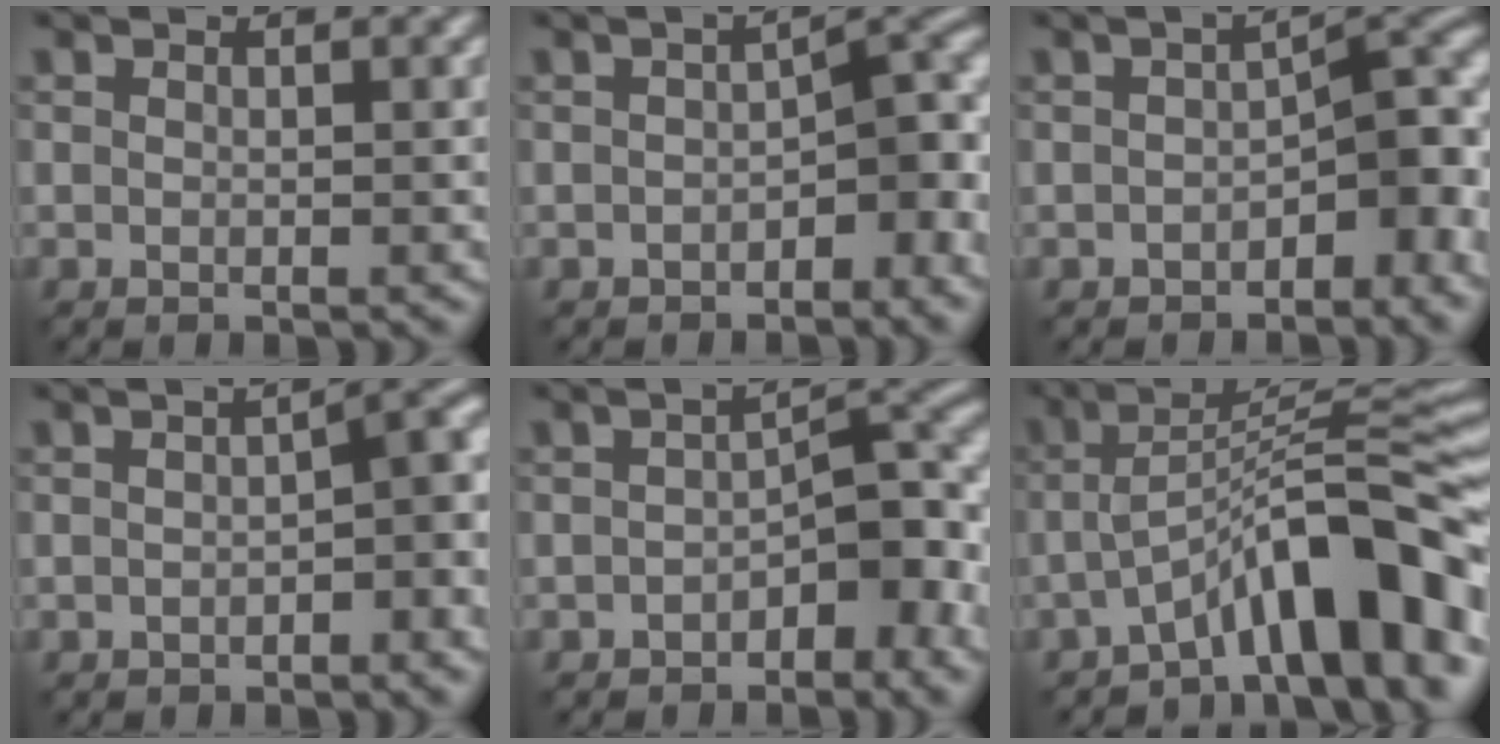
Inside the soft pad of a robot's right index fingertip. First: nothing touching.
{"total": 5.5, "force": [-2.1, 2.7, 4.2], "torque": [-0.038, 0.010, -0.038]}
{"total": 6.4, "force": [-2.6, 3.2, 5.0], "torque": [-0.046, 0.011, -0.048]}
{"total": 3.9, "force": [-1.3, 1.6, 3.3], "torque": [-0.037, 0.012, -0.024]}
{"total": 5.9, "force": [-2.7, 3.0, 4.3], "torque": [-0.042, 0.014, -0.050]}
{"total": 9.7, "force": [-5.3, 2.5, 7.8], "torque": [-0.099, 0.017, -0.095]}